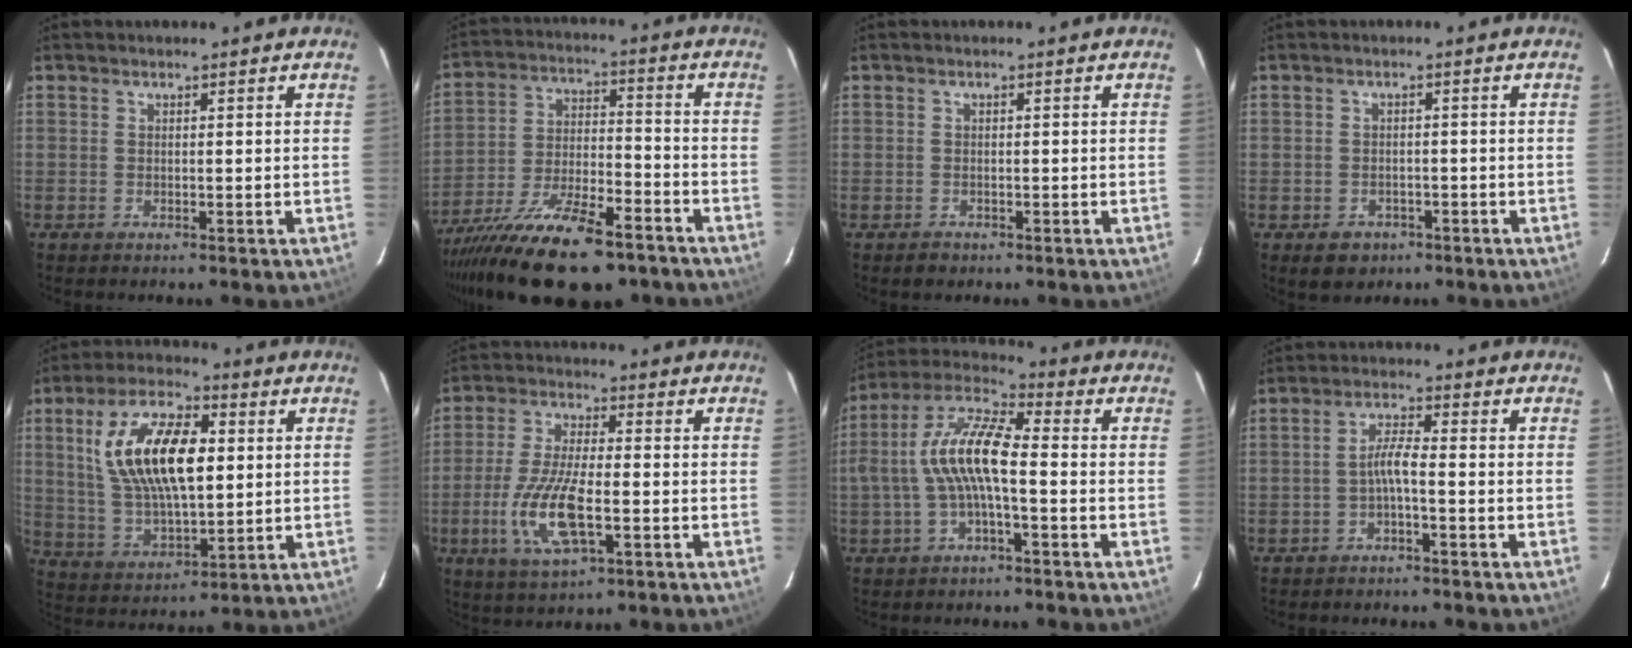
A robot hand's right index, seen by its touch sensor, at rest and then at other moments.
{"total": 22.4, "force": [-16.5, 7.6, 13.2], "torque": [-0.254, -0.039, -0.262]}
{"total": 1.8, "force": [-1.0, 1.4, 0.2], "torque": [-0.006, 0.003, -0.012]}
{"total": 4.5, "force": [-2.1, 3.8, 1.0], "torque": [-0.024, 0.009, -0.021]}
{"total": 17.4, "force": [3.5, 7.9, 15.1], "torque": [-0.290, 0.013, 0.073]}
{"total": 12.2, "force": [-3.5, 4.0, 11.0], "torque": [-0.234, -0.010, -0.067]}
{"total": 10.9, "force": [-1.4, 3.0, 10.4], "torque": [-0.212, 0.016, -0.028]}
{"total": 3.1, "force": [-1.5, 0.1, 2.7], "torque": [-0.060, 0.008, -0.029]}